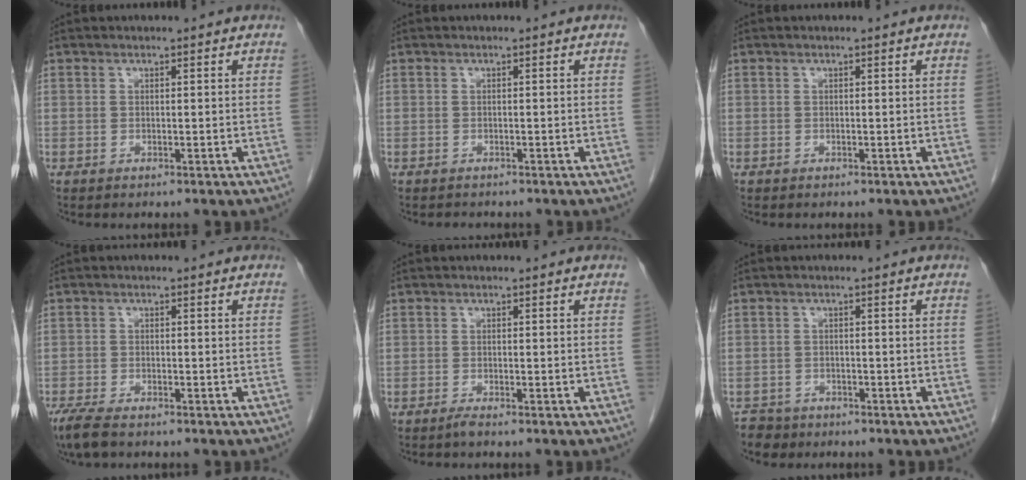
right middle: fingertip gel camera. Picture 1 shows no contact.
{"total": 1.0, "force": [-0.9, 0.3, 0.1], "torque": [-0.010, -0.003, -0.014]}
{"total": 0.0}
{"total": 5.3, "force": [-4.1, 1.4, 3.0], "torque": [-0.062, -0.014, -0.071]}
{"total": 0.9, "force": [-0.7, -0.2, 0.4], "torque": [-0.010, -0.001, -0.014]}
{"total": 3.1, "force": [-2.5, 1.9, -0.2], "torque": [-0.001, 0.005, -0.042]}